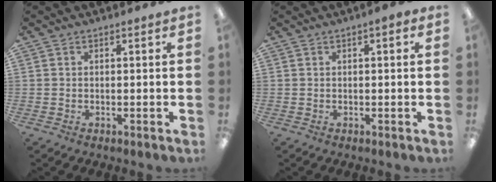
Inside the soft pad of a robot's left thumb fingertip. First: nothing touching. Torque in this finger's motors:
{"motor_torque": [-0.23, 0.24, 0.27, -0.22, 0.00]}